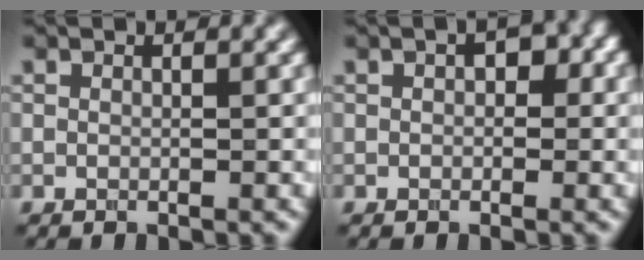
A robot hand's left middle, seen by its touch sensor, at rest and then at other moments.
{"total": 1.8, "force": [0.3, 1.1, 1.4], "torque": [-0.015, 0.003, 0.000]}